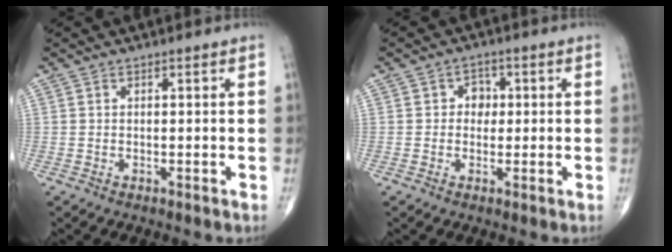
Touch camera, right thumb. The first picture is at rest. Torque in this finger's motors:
{"motor_torque": [-0.54, -0.05, 0.00, 0.00, 0.02]}